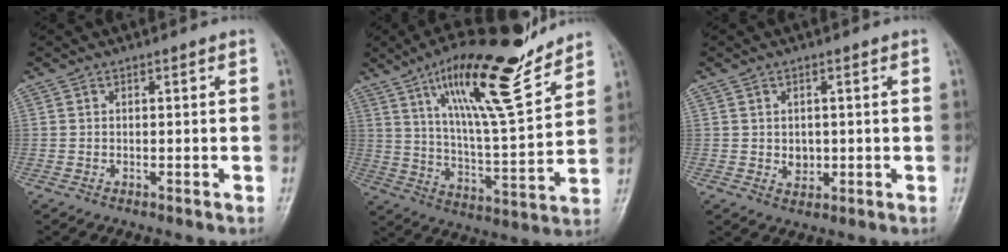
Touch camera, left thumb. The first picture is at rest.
{"total": 20.1, "force": [13.3, 4.4, 14.4], "torque": [-0.210, -0.068, 0.226]}
{"total": 2.8, "force": [0.1, 2.3, 1.6], "torque": [-0.013, -0.002, 0.007]}